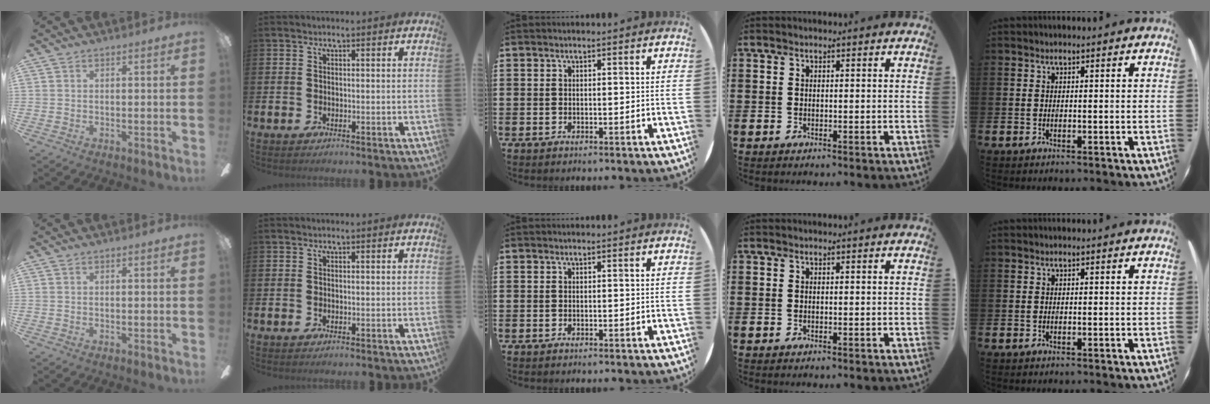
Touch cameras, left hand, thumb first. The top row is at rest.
{}